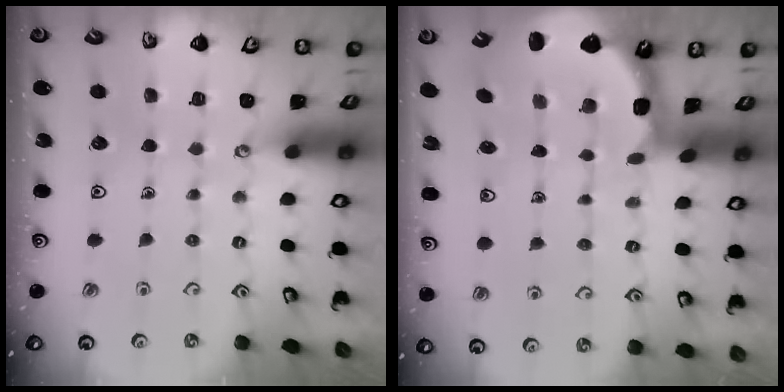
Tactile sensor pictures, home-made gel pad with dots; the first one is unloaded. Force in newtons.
{"total": 2.4, "press": 1.7, "slide": 1.7}